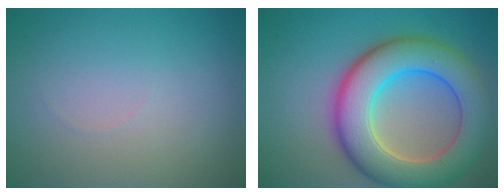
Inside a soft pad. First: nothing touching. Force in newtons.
{"total": 10.5, "press": 10.5, "slide": 0.6}